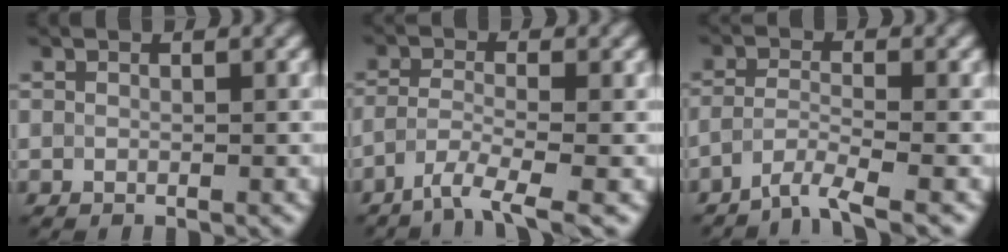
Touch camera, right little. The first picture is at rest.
{"total": 3.7, "force": [-3.0, 0.2, 2.2], "torque": [-0.038, -0.001, -0.062]}
{"total": 3.0, "force": [-2.7, 0.0, 1.3], "torque": [-0.020, -0.001, -0.061]}